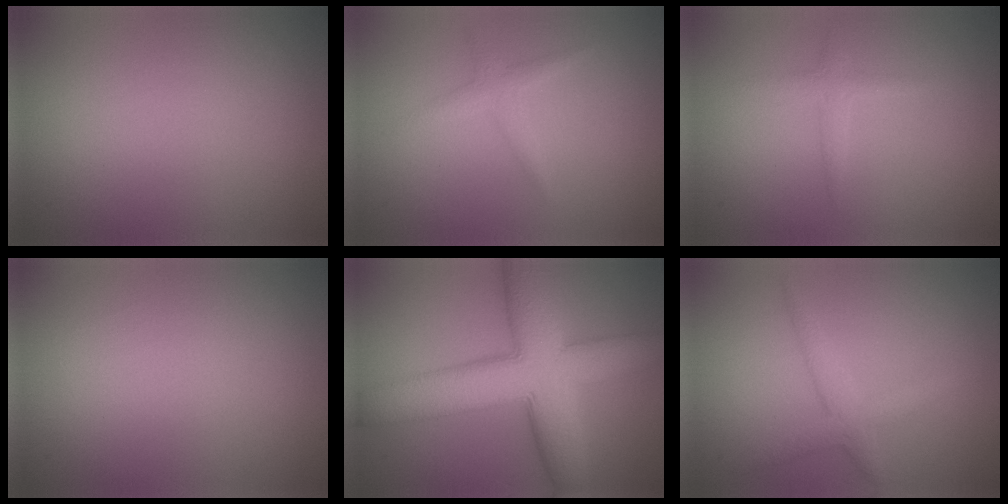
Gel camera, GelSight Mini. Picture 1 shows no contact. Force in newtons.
{"total": 1.5, "press": 1.5, "slide": 0.0}
{"total": 1.3, "press": 1.3, "slide": 0.1}
{"total": 0.0}
{"total": 10.1, "press": 10.1, "slide": 0.5}
{"total": 2.4, "press": 2.4, "slide": 0.1}